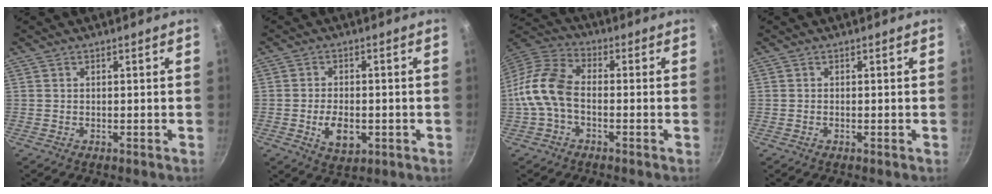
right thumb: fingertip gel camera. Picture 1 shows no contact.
{"total": 6.8, "force": [-1.6, 4.1, 5.1], "torque": [-0.077, 0.001, -0.021]}
{"total": 11.3, "force": [-2.0, 6.7, 8.9], "torque": [-0.175, 0.039, -0.060]}
{"total": 0.0}